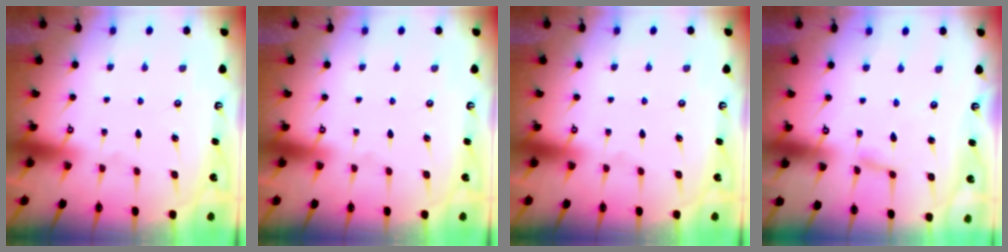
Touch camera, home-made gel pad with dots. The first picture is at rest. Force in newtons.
{"total": 0.0}
{"total": 0.0}
{"total": 2.3, "press": 2.3, "slide": 0.3}